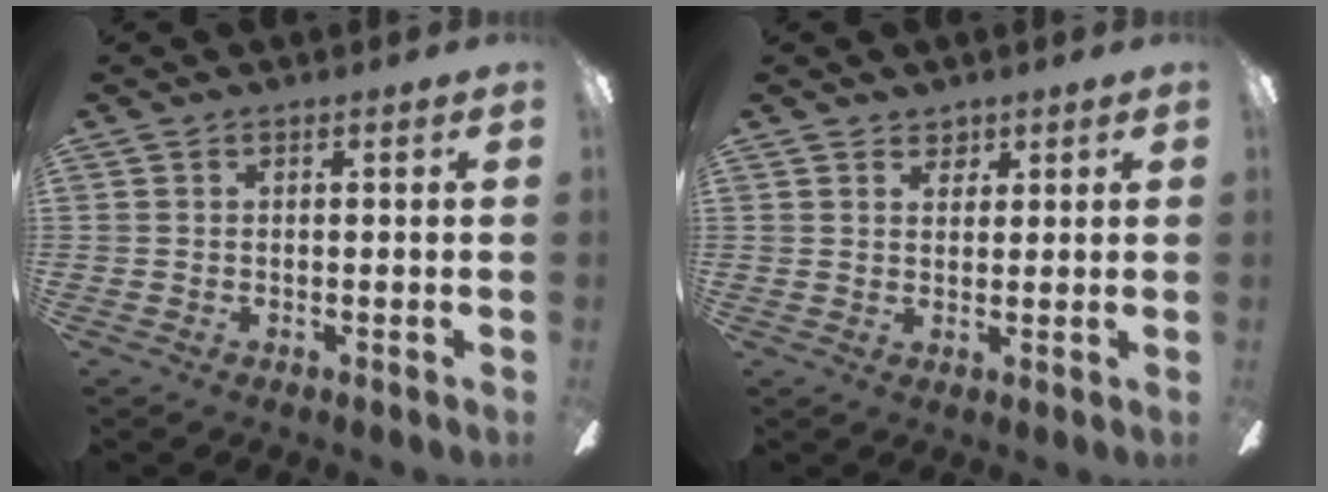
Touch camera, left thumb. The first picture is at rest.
{"total": 2.8, "force": [2.0, 1.8, 0.5], "torque": [0.001, -0.003, 0.035]}